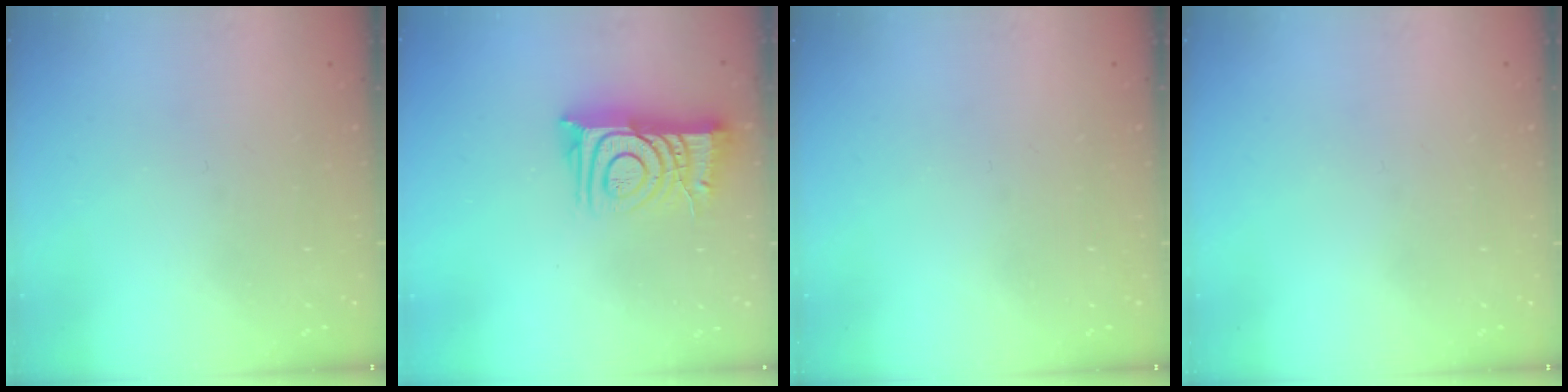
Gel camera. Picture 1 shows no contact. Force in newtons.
{"total": 12.3, "press": 12.2, "slide": 1.0}
{"total": 0.0}
{"total": 0.0}